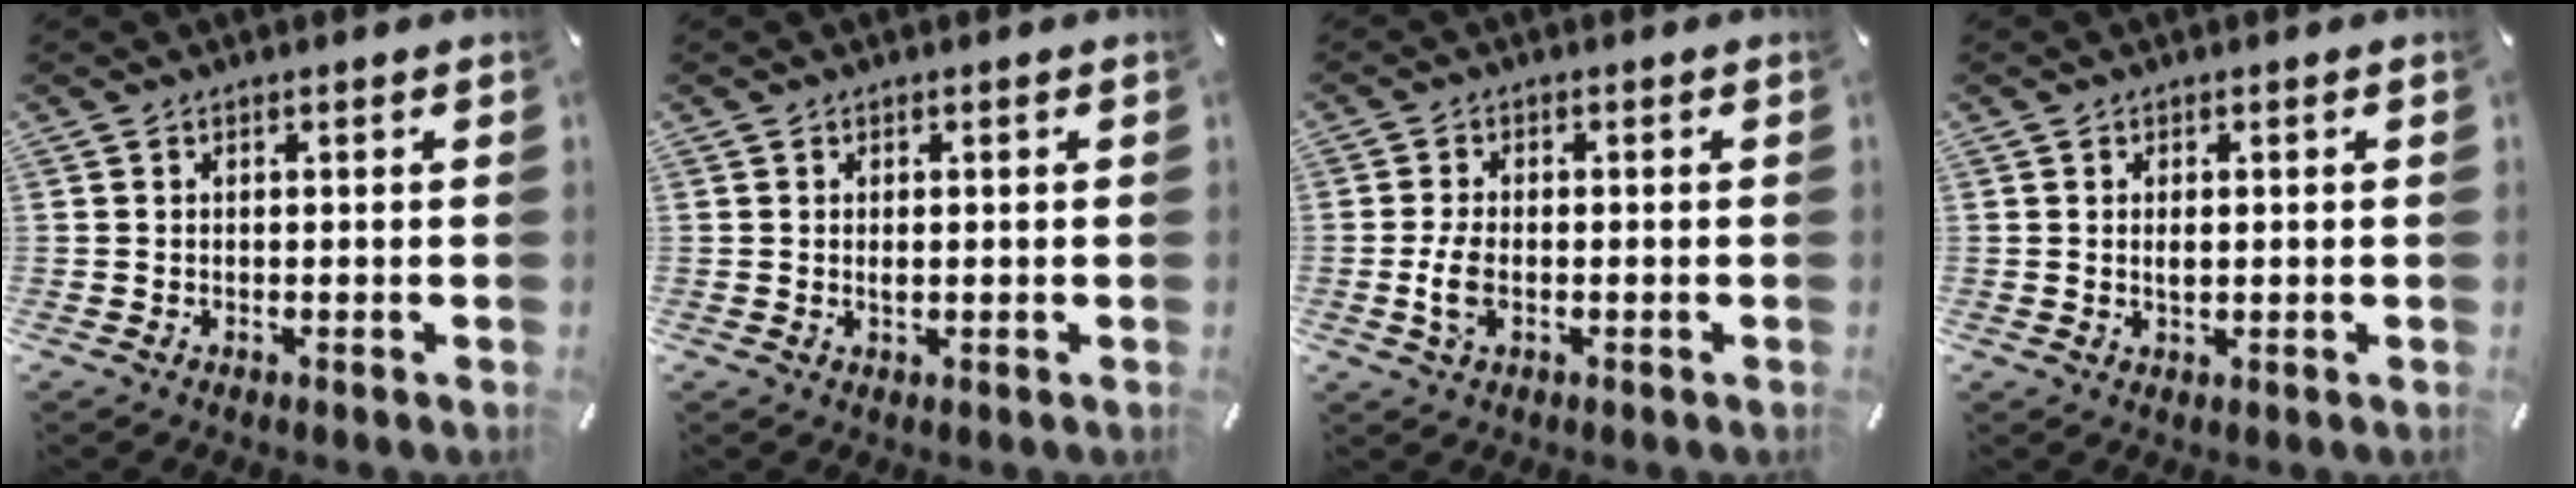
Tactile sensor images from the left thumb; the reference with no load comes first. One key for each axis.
{"total": 1.2, "fx": 0.1, "fy": 0.6, "fz": 1.0, "tx": -0.021, "ty": 0.003, "tz": 0.001}
{"total": 4.7, "fx": -1.1, "fy": 2.5, "fz": 3.9, "tx": -0.090, "ty": -0.002, "tz": -0.023}
{"total": 1.9, "fx": 0.2, "fy": 1.0, "fz": 1.6, "tx": -0.033, "ty": 0.002, "tz": 0.002}